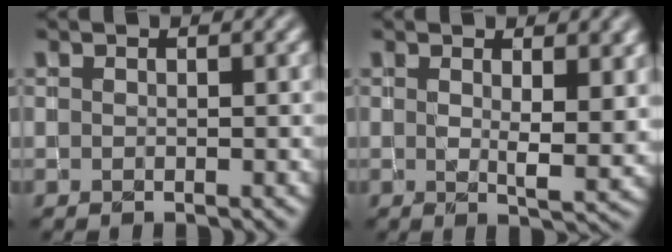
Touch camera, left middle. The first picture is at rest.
{"total": 4.2, "force": [1.6, 1.3, 3.6], "torque": [-0.053, -0.011, 0.029]}